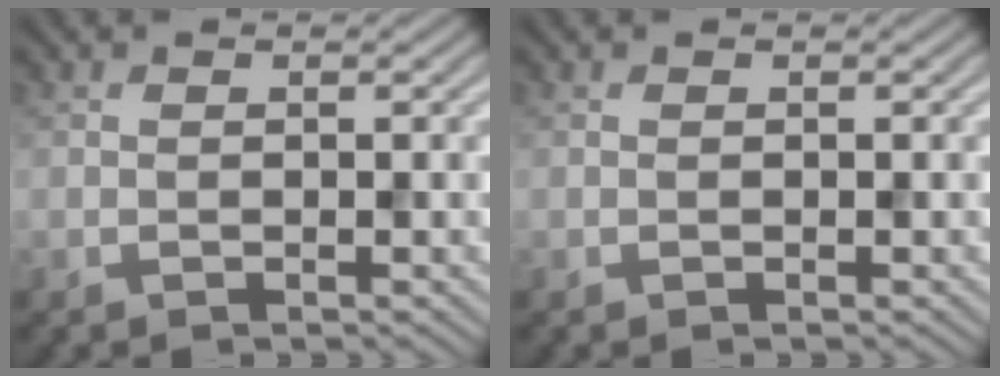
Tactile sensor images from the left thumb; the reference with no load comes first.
{"total": 0.0}